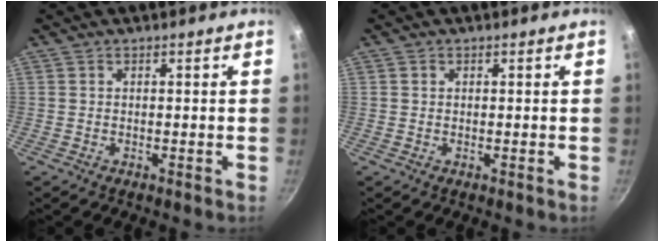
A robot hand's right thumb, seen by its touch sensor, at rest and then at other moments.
{"total": 0.7, "force": [0.3, 0.6, 0.2], "torque": [-0.002, 0.002, 0.003]}